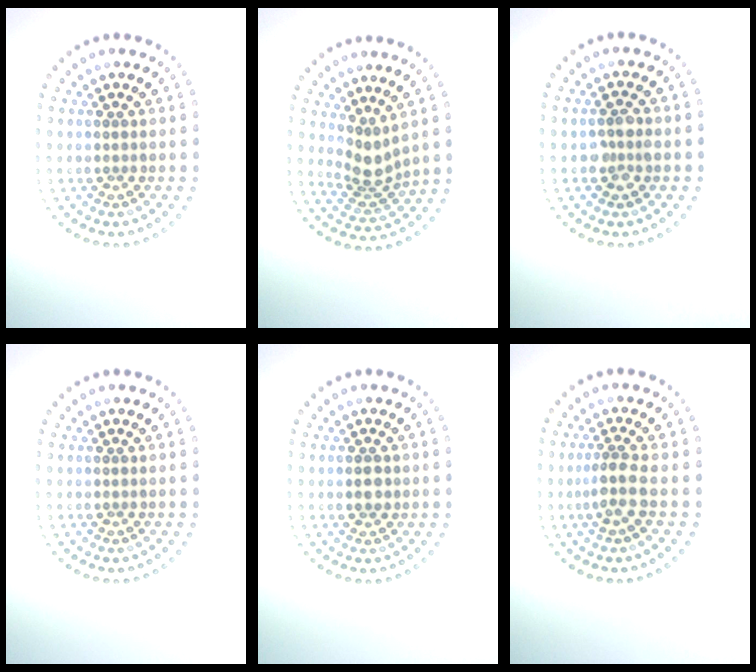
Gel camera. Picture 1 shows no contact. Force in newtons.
{"total": 2.9, "press": 2.1, "slide": 2.0}
{"total": 1.4, "press": 1.4, "slide": 0.1}
{"total": 0.0}
{"total": 1.4, "press": 1.4, "slide": 0.1}
{"total": 2.1, "press": 1.6, "slide": 1.4}